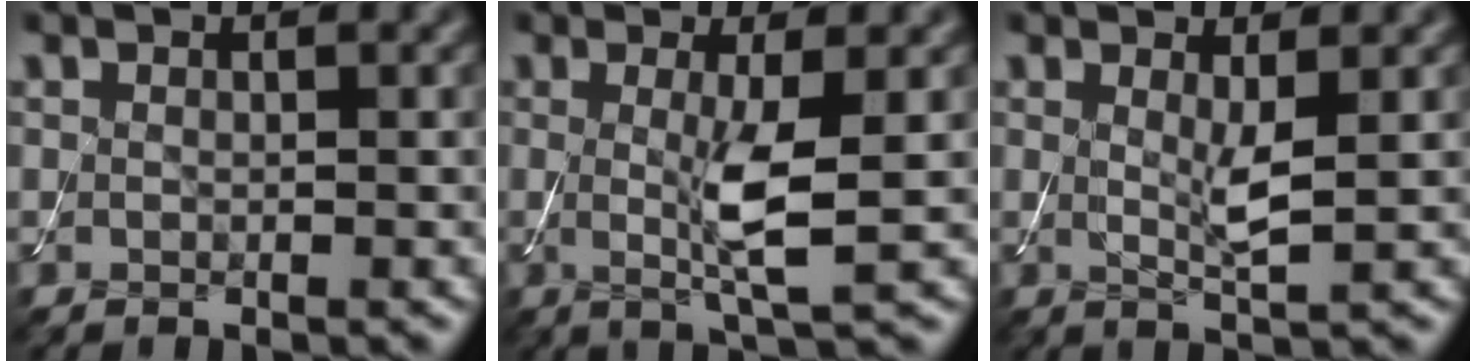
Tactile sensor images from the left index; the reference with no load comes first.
{"total": 4.0, "force": [0.0, 0.5, 4.0], "torque": [-0.079, -0.011, 0.002]}
{"total": 2.2, "force": [0.5, 0.3, 2.1], "torque": [-0.043, -0.010, 0.011]}